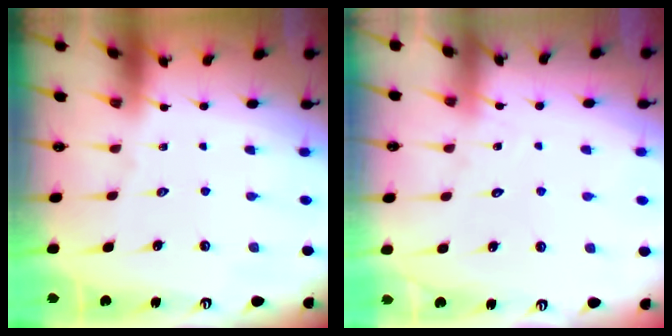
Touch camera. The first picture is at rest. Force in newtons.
{"total": 7.5, "press": 7.5, "slide": 0.5}